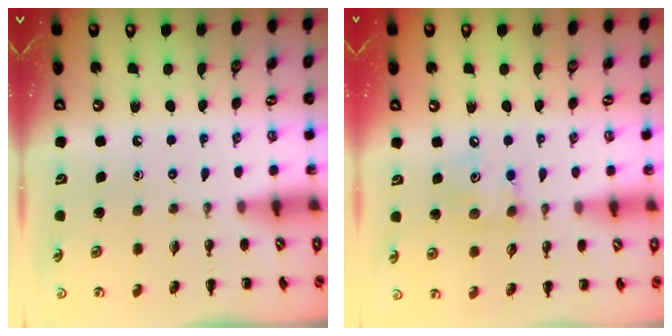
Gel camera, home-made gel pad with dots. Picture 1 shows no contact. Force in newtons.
{"total": 6.2, "press": 6.2, "slide": 0.6}